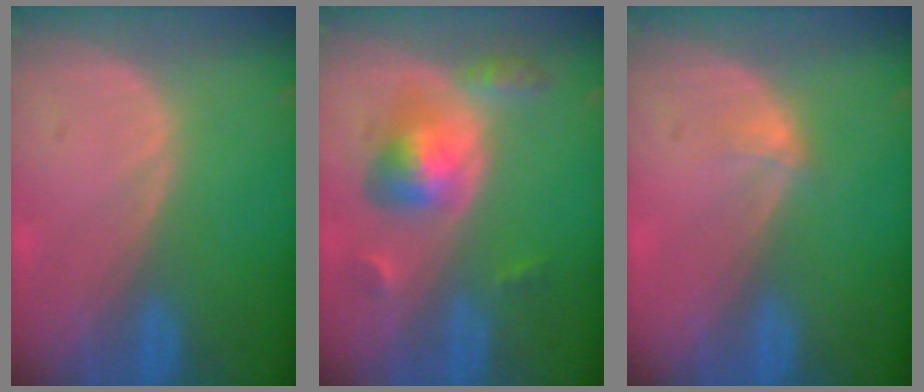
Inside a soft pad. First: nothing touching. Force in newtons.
{"total": 6.0, "press": 5.7, "slide": 1.9}
{"total": 1.3, "press": 0.9, "slide": 0.9}